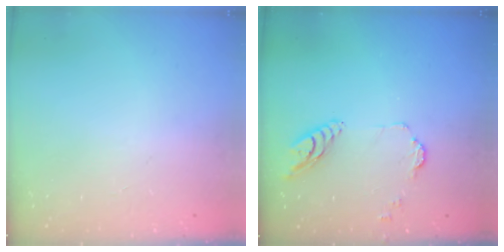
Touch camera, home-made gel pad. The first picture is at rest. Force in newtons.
{"total": 10.1, "press": 10.1, "slide": 1.0}